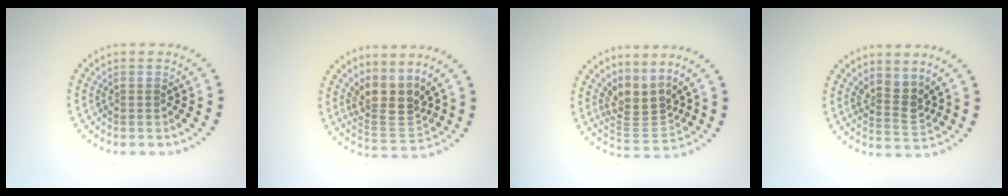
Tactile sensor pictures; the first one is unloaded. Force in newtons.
{"total": 3.8, "press": 2.9, "slide": 2.4}
{"total": 3.4, "press": 2.4, "slide": 2.4}
{"total": 2.6, "press": 1.9, "slide": 1.7}